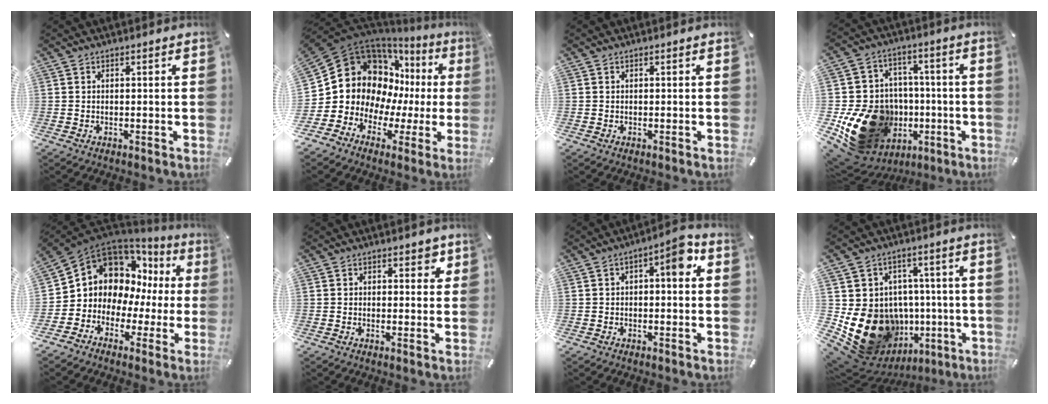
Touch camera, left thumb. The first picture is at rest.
{"total": 15.9, "force": [3.9, 13.8, 6.8], "torque": [-0.129, -0.049, 0.089]}
{"total": 0.0}
{"total": 22.4, "force": [-5.6, 18.6, 11.1], "torque": [-0.198, 0.026, -0.048]}
{"total": 10.1, "force": [3.0, 9.2, 2.9], "torque": [-0.065, -0.037, 0.065]}
{"total": 2.7, "force": [0.7, 1.9, 1.8], "torque": [-0.014, -0.001, 0.004]}
{"total": 7.3, "force": [0.9, 3.0, 6.6], "torque": [-0.086, 0.005, 0.006]}
{"total": 19.5, "force": [-4.2, 16.0, 10.3], "torque": [-0.179, 0.012, -0.038]}